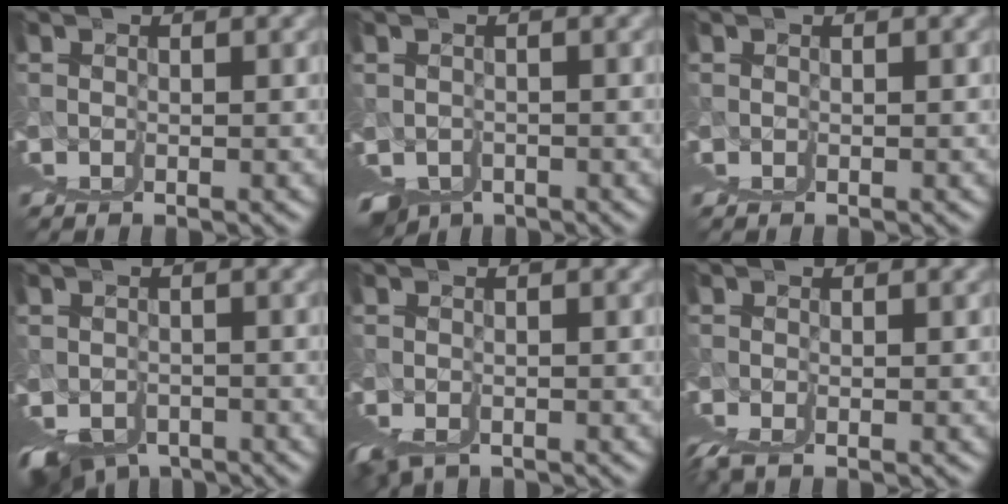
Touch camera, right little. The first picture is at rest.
{"total": 1.8, "force": [-1.5, -0.4, 0.8], "torque": [0.000, -0.030, -0.008]}
{"total": 0.6, "force": [0.2, -0.4, -0.3], "torque": [0.009, 0.002, 0.003]}
{"total": 3.2, "force": [-2.6, 0.0, 1.9], "torque": [-0.018, -0.038, -0.018]}
{"total": 1.9, "force": [-1.2, -1.4, -0.2], "torque": [0.006, -0.018, -0.005]}
{"total": 2.4, "force": [1.0, -1.0, 1.9], "torque": [-0.012, 0.014, 0.014]}